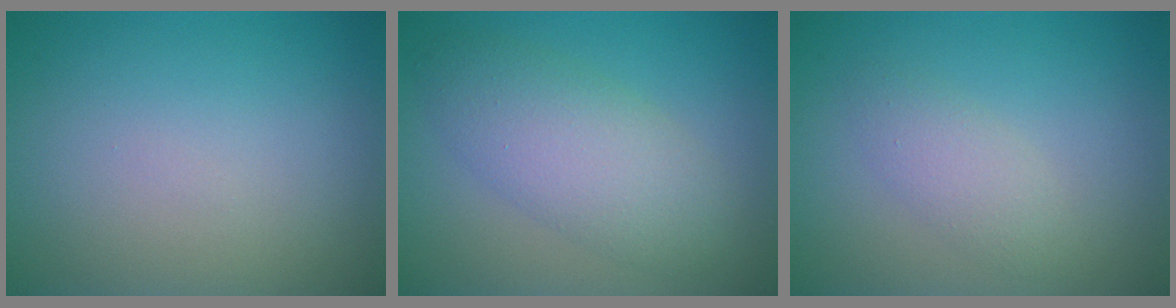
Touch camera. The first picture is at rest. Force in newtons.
{"total": 5.3, "press": 5.3, "slide": 0.1}
{"total": 2.1, "press": 2.1, "slide": 0.1}